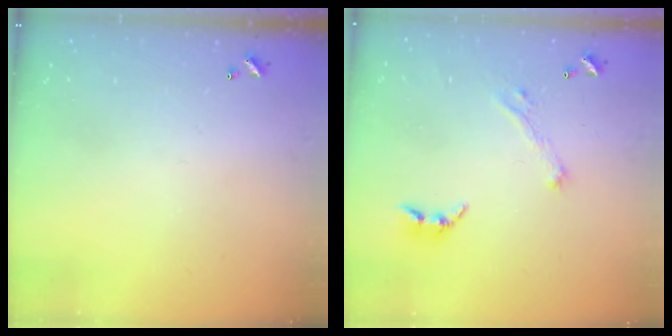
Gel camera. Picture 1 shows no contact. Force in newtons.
{"total": 2.9, "press": 2.8, "slide": 0.8}